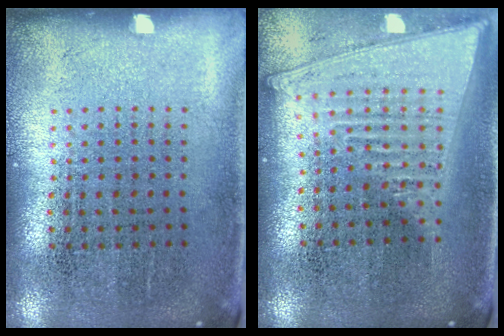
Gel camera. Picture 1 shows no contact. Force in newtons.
{"total": 2.0, "press": 1.7, "slide": 1.0}